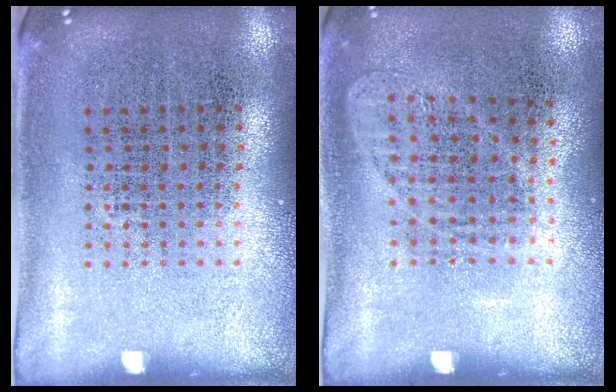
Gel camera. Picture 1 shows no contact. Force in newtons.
{"total": 1.0, "press": 0.9, "slide": 0.3}